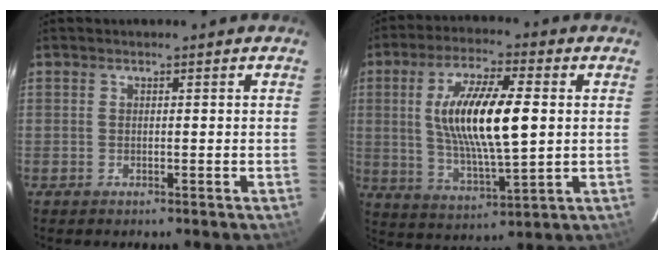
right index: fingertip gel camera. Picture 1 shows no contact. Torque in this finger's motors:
{"motor_torque": [1.03, 0.05, 1.06, 0.21]}